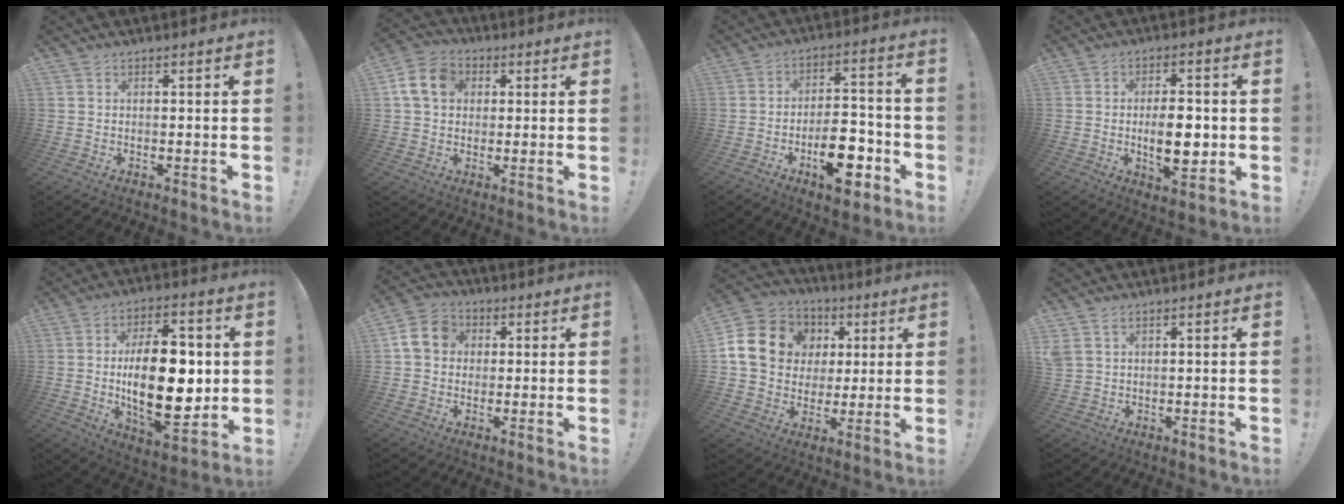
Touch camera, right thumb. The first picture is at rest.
{"total": 11.2, "force": [2.9, 8.8, 6.4], "torque": [-0.115, 0.011, 0.061]}
{"total": 14.7, "force": [-6.2, 7.1, 11.2], "torque": [-0.167, 0.043, -0.093]}
{"total": 10.4, "force": [-1.3, 4.6, 9.2], "torque": [-0.147, -0.008, -0.028]}
{"total": 24.3, "force": [0.3, 12.5, 20.8], "torque": [-0.347, -0.009, 0.009]}
{"total": 9.8, "force": [1.9, 8.3, 4.9], "torque": [-0.087, 0.013, 0.042]}
{"total": 17.4, "force": [4.3, 14.8, 8.0], "torque": [-0.117, -0.004, 0.103]}
{"total": 2.9, "force": [1.7, 1.6, 1.8], "torque": [-0.028, -0.006, 0.034]}